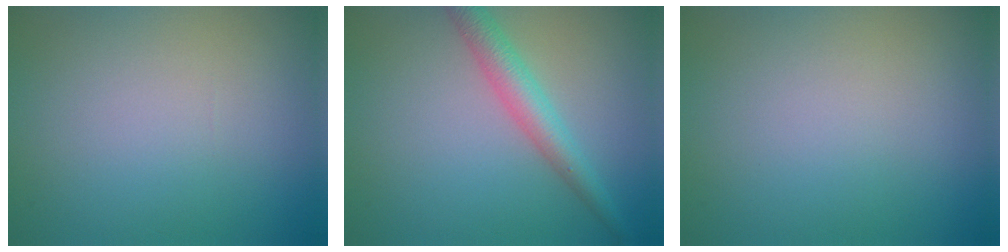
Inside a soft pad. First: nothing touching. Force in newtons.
{"total": 3.5, "press": 3.5, "slide": 0.1}
{"total": 0.0}